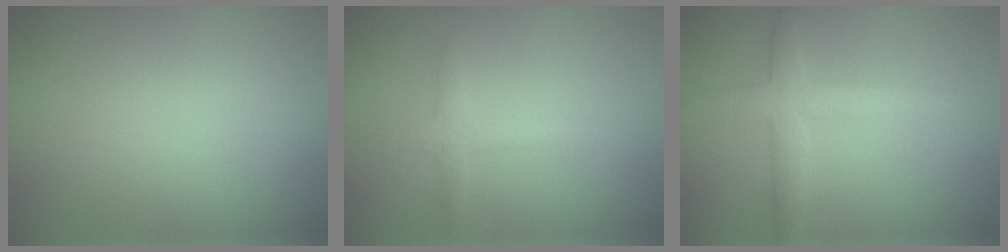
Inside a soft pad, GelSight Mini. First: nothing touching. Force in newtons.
{"total": 1.5, "press": 1.5, "slide": 0.1}
{"total": 2.9, "press": 2.9, "slide": 0.1}